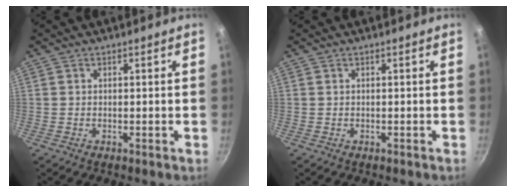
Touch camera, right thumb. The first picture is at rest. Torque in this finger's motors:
{"motor_torque": [0.00, 0.00, 0.01, 0.01, 0.03]}